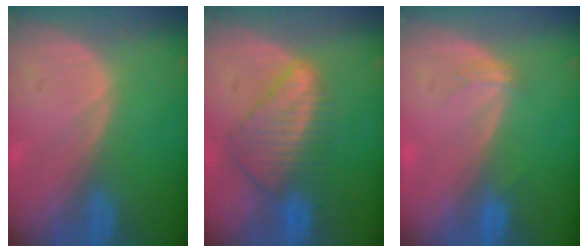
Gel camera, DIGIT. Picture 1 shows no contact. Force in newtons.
{"total": 8.1, "press": 7.2, "slide": 3.7}
{"total": 1.5, "press": 1.4, "slide": 0.3}